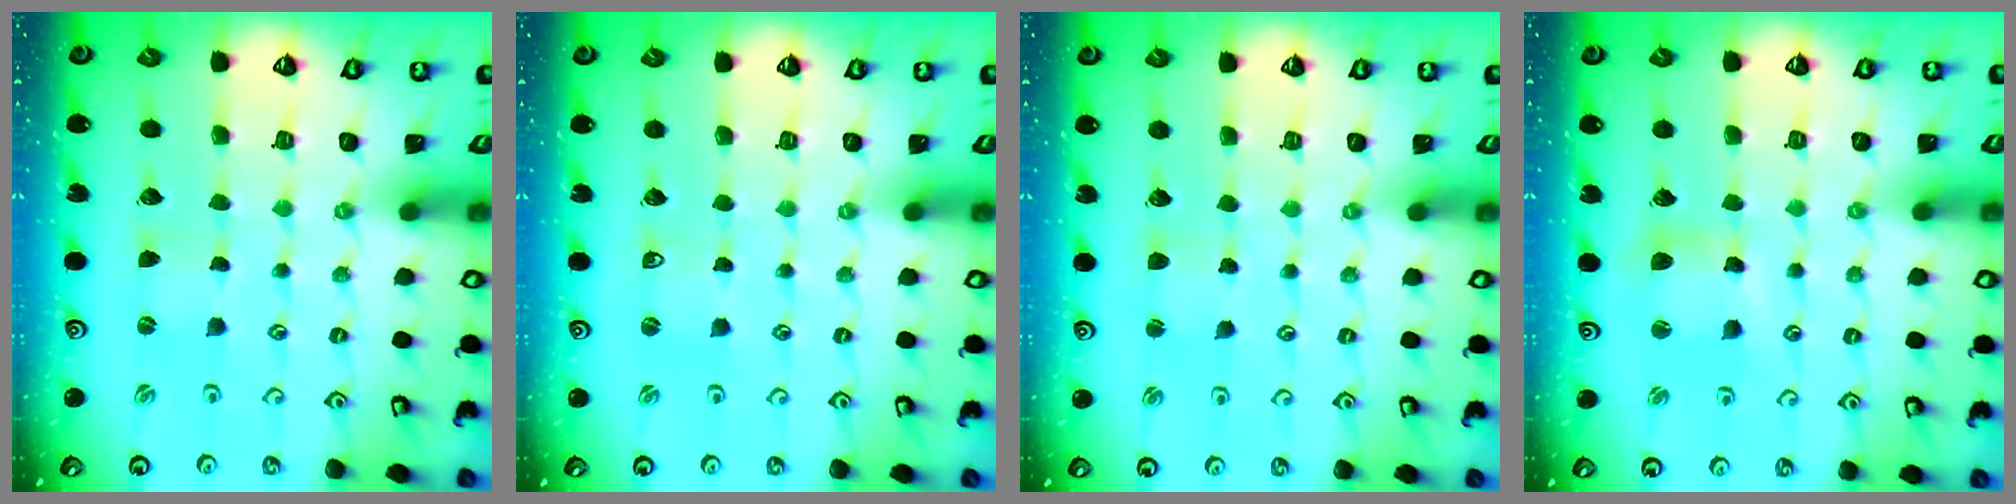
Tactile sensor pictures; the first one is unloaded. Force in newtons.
{"total": 2.3, "press": 2.3, "slide": 0.4}
{"total": 2.2, "press": 2.2, "slide": 0.3}
{"total": 6.5, "press": 6.4, "slide": 0.9}